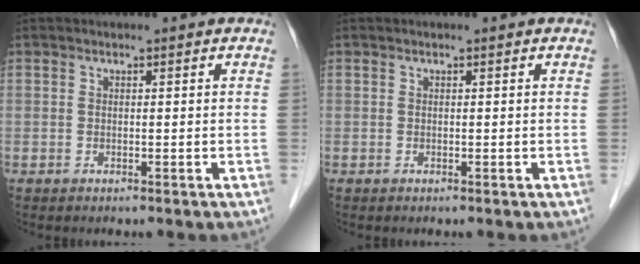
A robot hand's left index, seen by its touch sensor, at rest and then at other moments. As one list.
[{"total": 0.0}]